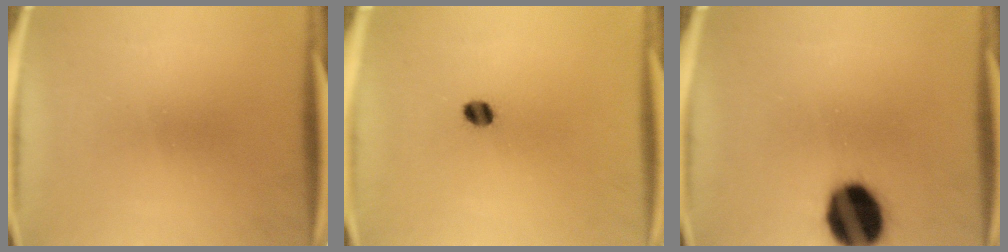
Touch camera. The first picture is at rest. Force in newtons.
{"total": 2.8}
{"total": 16.7}